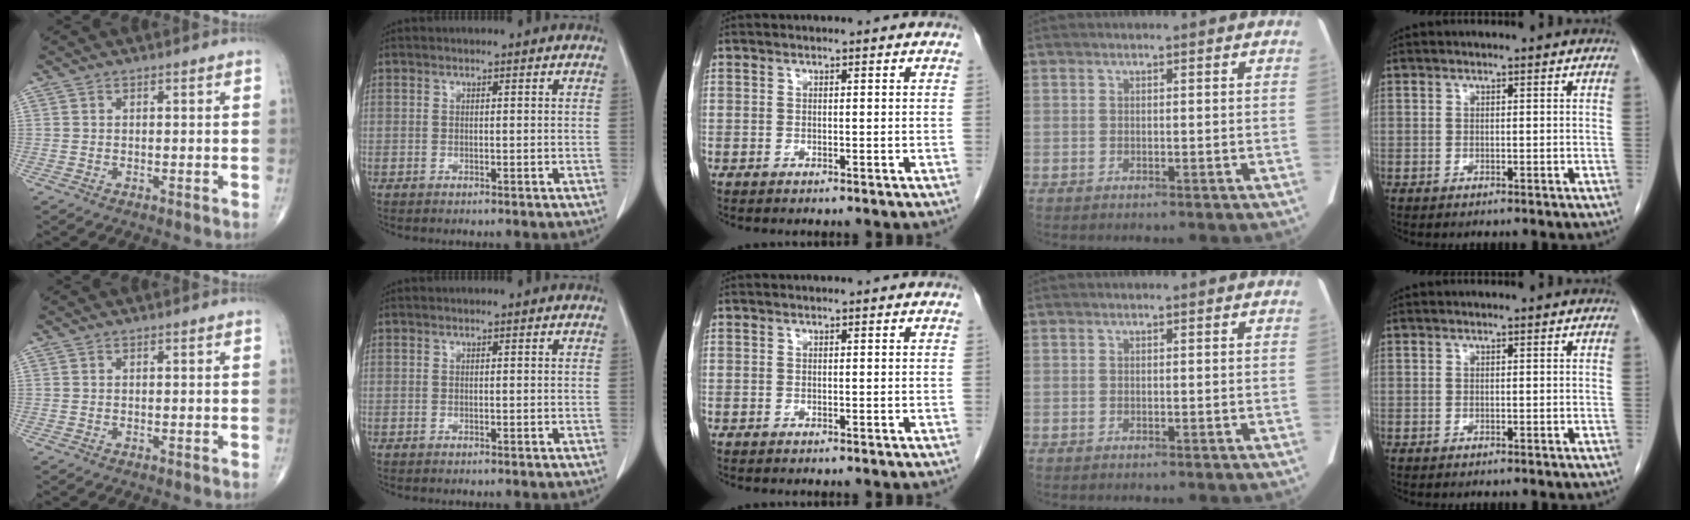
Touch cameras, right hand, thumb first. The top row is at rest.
{}